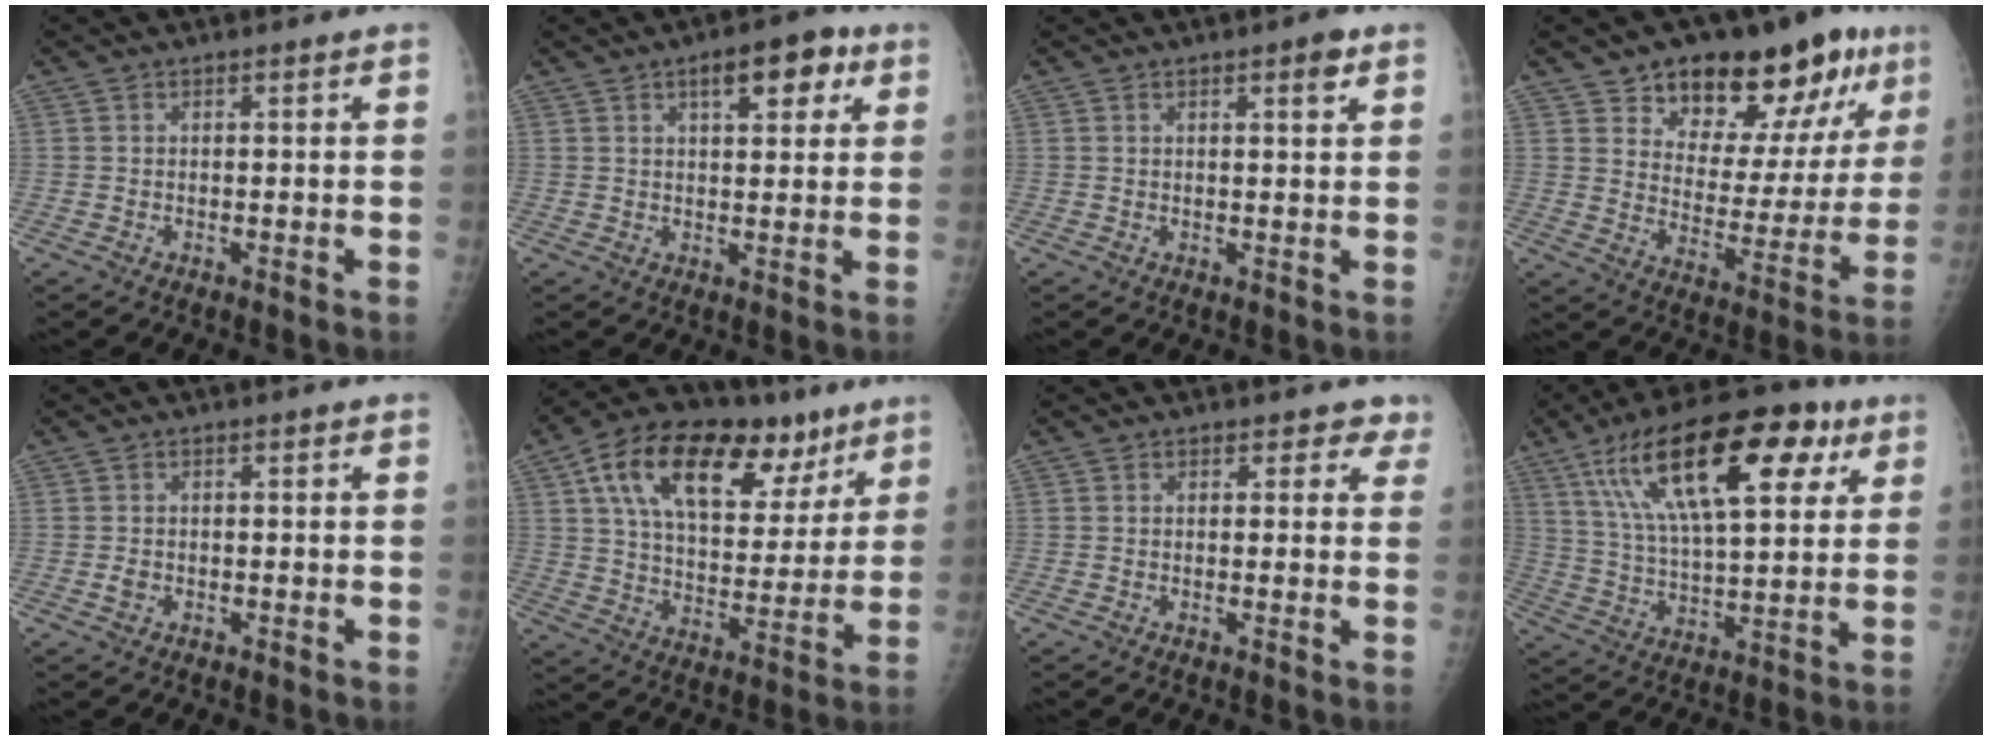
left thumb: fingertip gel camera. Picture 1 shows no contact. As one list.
[{"total": 7.8, "force": [3.7, 3.5, 5.9], "torque": [-0.057, -0.003, 0.046]}, {"total": 2.6, "force": [1.5, 0.7, 2.1], "torque": [-0.024, -0.006, 0.019]}, {"total": 20.1, "force": [12.3, 9.5, 12.9], "torque": [-0.124, -0.055, 0.187]}, {"total": 1.2, "force": [-0.4, 1.0, 0.6], "torque": [-0.005, 0.001, -0.006]}, {"total": 25.2, "force": [12.6, 13.3, 17.2], "torque": [-0.241, -0.003, 0.204]}, {"total": 3.2, "force": [2.4, 2.0, 0.4], "torque": [0.034, -0.010, 0.011]}, {"total": 24.1, "force": [11.1, 10.0, 19.0], "torque": [-0.293, -0.006, 0.185]}]